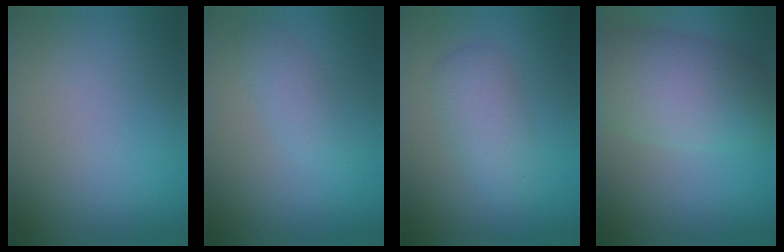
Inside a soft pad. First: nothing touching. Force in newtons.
{"total": 1.8, "press": 1.8, "slide": 0.0}
{"total": 3.0, "press": 3.0, "slide": 0.1}
{"total": 7.6, "press": 7.6, "slide": 0.3}